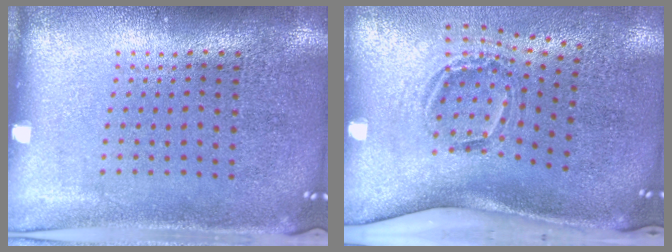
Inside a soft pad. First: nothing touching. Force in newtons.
{"total": 2.0, "press": 1.2, "slide": 1.7}